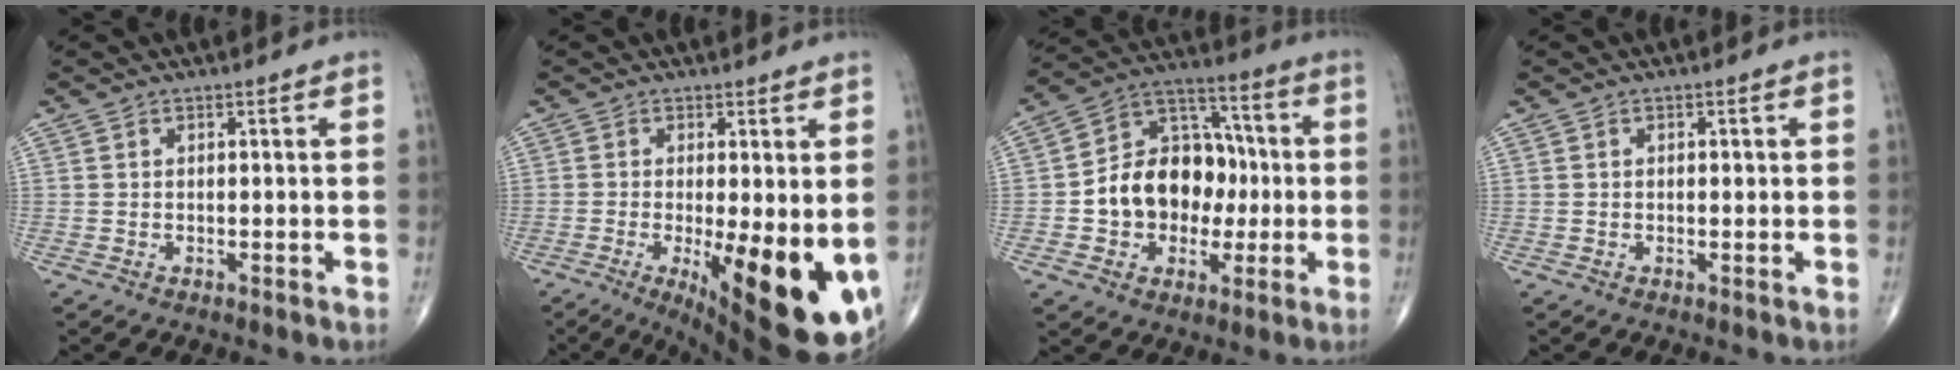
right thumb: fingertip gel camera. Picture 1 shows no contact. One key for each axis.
{"total": 17.6, "fx": -4.2, "fy": 5.6, "fz": 16.2, "tx": -0.193, "ty": -0.029, "tz": -0.039}
{"total": 16.6, "fx": -1.4, "fy": 12.6, "fz": 10.6, "tx": -0.122, "ty": 0.042, "tz": -0.022}
{"total": 1.0, "fx": 0.1, "fy": 0.5, "fz": 0.8, "tx": -0.014, "ty": 0.000, "tz": 0.002}